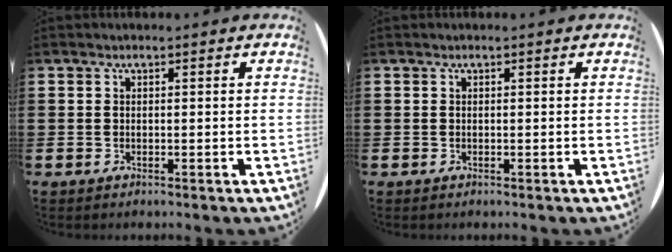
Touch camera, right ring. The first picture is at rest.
{"total": 0.0}